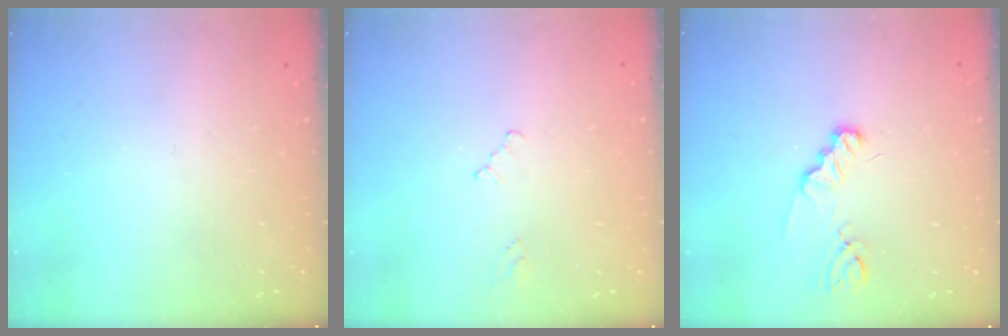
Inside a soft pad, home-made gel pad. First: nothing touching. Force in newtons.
{"total": 0.0}
{"total": 2.1, "press": 2.1, "slide": 0.3}